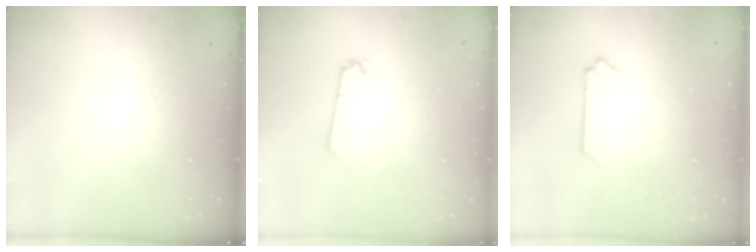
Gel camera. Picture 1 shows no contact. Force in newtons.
{"total": 0.0}
{"total": 1.0, "press": 1.0, "slide": 0.1}